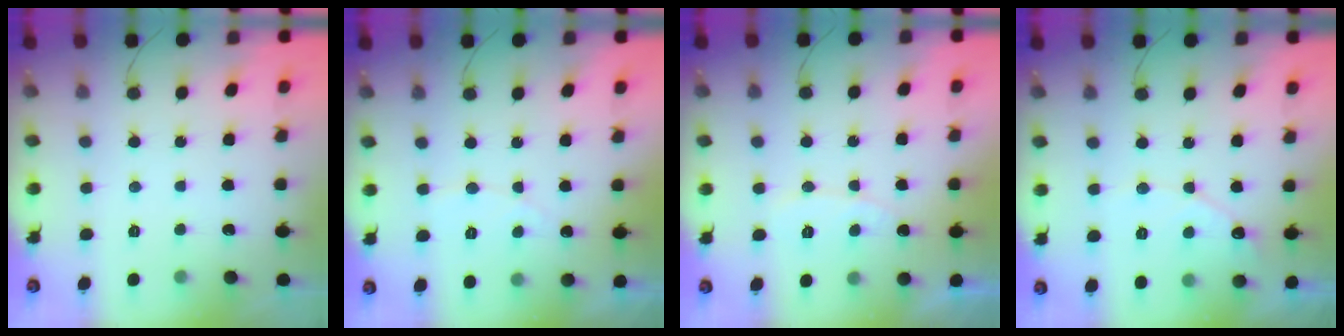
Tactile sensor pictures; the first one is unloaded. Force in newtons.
{"total": 3.8, "press": 3.8, "slide": 0.3}
{"total": 5.5, "press": 5.5, "slide": 0.2}
{"total": 6.3, "press": 6.3, "slide": 0.3}